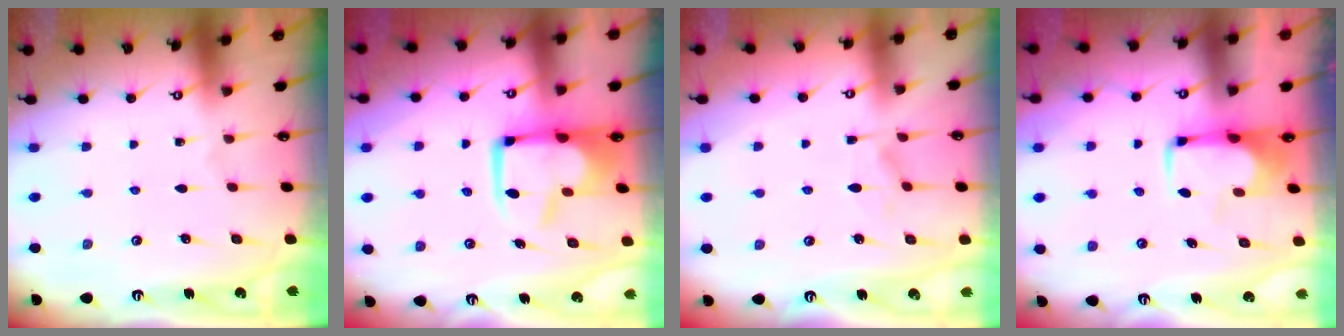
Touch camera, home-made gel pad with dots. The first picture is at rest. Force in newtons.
{"total": 4.9, "press": 4.7, "slide": 1.4}
{"total": 1.6, "press": 1.3, "slide": 0.9}
{"total": 1.6, "press": 1.5, "slide": 0.4}